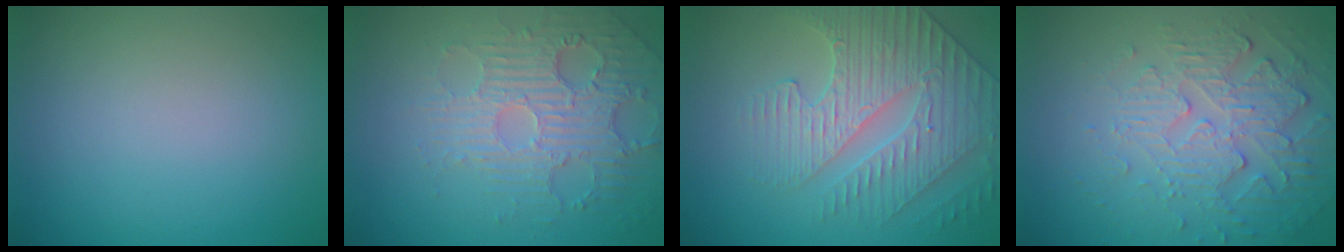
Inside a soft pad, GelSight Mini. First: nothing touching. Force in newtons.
{"total": 4.1, "press": 3.7, "slide": 1.8}
{"total": 4.5, "press": 4.5, "slide": 0.4}
{"total": 6.0, "press": 3.6, "slide": 4.7}